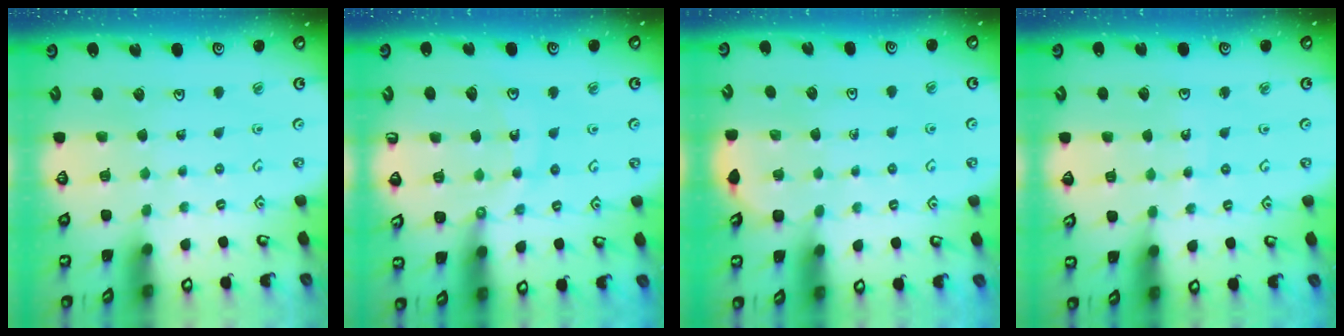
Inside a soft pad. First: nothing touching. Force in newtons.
{"total": 11.9, "press": 11.8, "slide": 1.5}
{"total": 2.7, "press": 2.6, "slide": 0.8}
{"total": 4.1, "press": 4.1, "slide": 0.3}